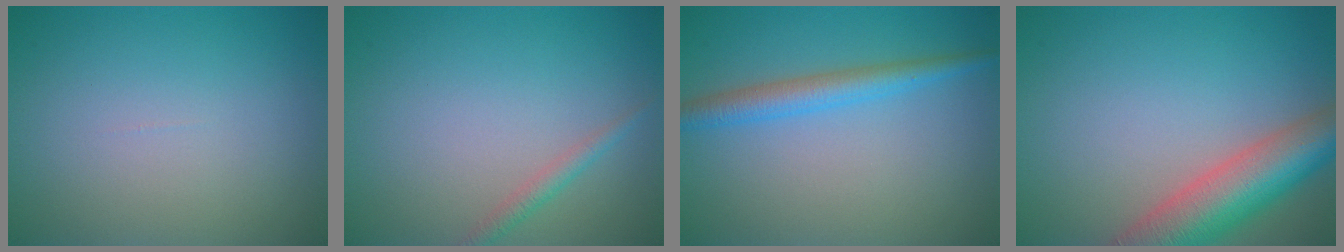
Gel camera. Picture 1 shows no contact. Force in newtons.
{"total": 1.3, "press": 1.3, "slide": 0.0}
{"total": 3.0, "press": 3.0, "slide": 0.1}
{"total": 8.2, "press": 8.2, "slide": 0.6}